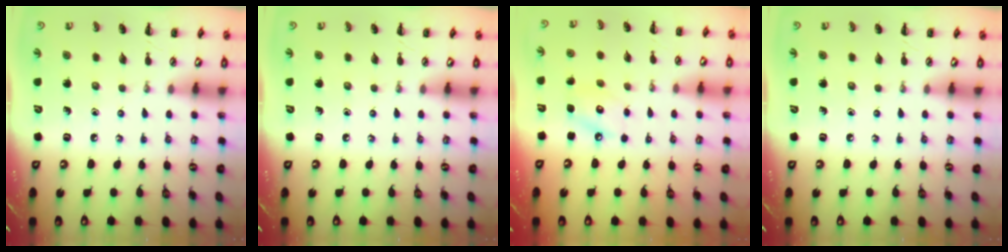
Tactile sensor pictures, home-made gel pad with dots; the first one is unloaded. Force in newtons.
{"total": 0.0}
{"total": 6.4, "press": 6.4, "slide": 0.4}
{"total": 0.0}